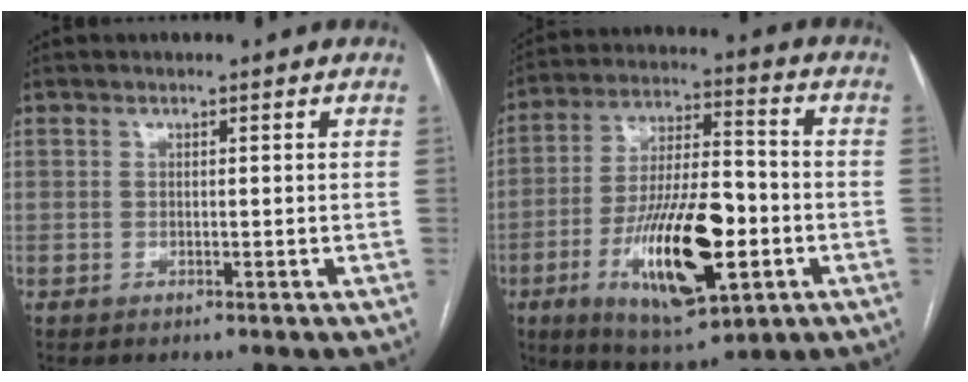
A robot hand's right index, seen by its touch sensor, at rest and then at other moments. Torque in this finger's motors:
{"motor_torque": [1.85, -0.29, 0.55, 0.21]}